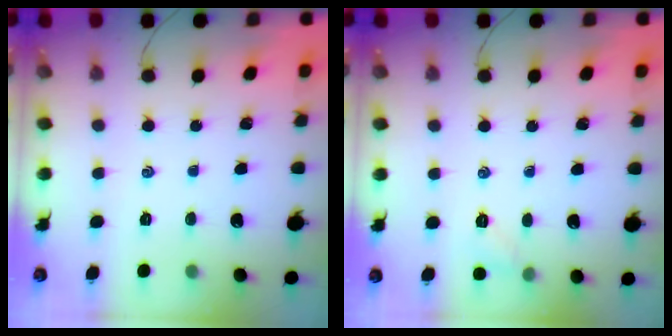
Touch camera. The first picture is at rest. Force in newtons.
{"total": 5.0, "press": 4.7, "slide": 1.5}